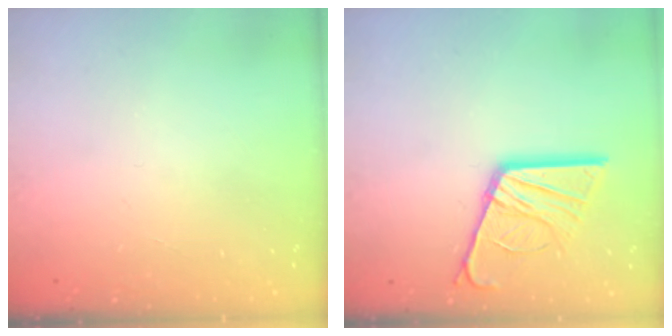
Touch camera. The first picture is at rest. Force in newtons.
{"total": 16.2, "press": 16.1, "slide": 1.8}